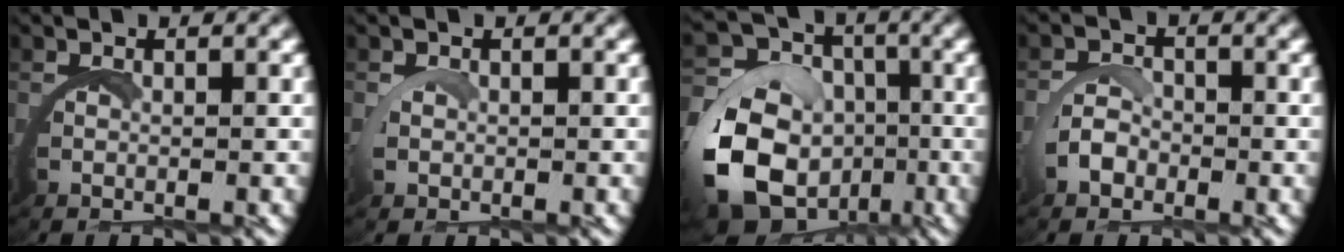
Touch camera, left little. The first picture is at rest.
{"total": 0.6, "force": [0.5, 0.1, 0.1], "torque": [-0.018, -0.009, 0.012]}
{"total": 10.6, "force": [-3.1, 8.8, 5.1], "torque": [-0.117, -0.046, -0.049]}
{"total": 1.2, "force": [-0.3, 1.0, 0.6], "torque": [-0.011, 0.001, -0.013]}